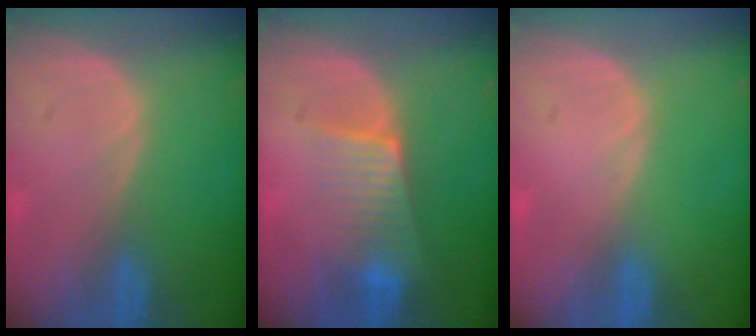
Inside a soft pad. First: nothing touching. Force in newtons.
{"total": 6.7, "press": 5.9, "slide": 3.1}
{"total": 0.0}